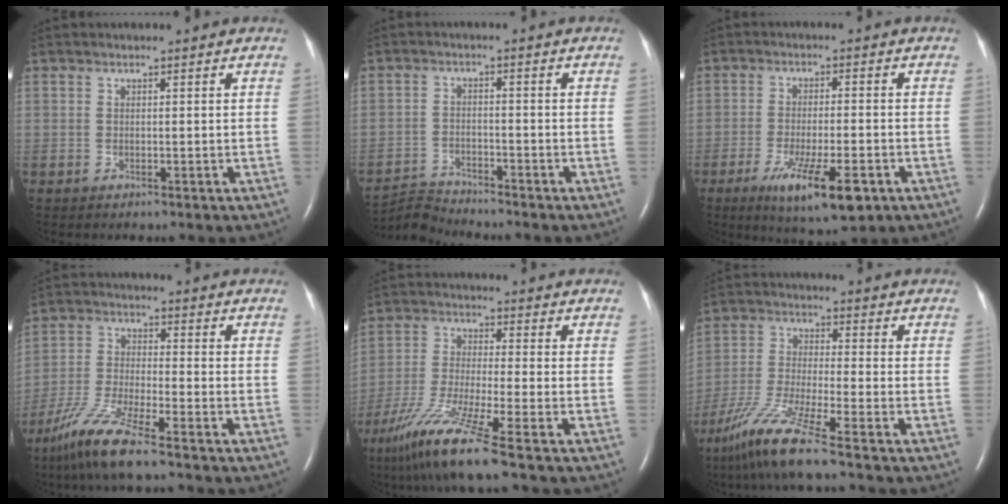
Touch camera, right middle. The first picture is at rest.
{"total": 4.5, "force": [-4.2, -0.8, -1.2], "torque": [0.019, -0.014, -0.080]}
{"total": 10.4, "force": [-5.2, 2.0, 8.8], "torque": [-0.153, -0.024, -0.078]}
{"total": 9.5, "force": [-6.9, 0.3, 6.5], "torque": [-0.141, -0.028, -0.136]}
{"total": 11.2, "force": [-7.4, -1.1, 8.3], "torque": [-0.172, -0.041, -0.140]}
{"total": 10.2, "force": [-7.3, -0.8, 7.2], "torque": [-0.152, -0.038, -0.141]}